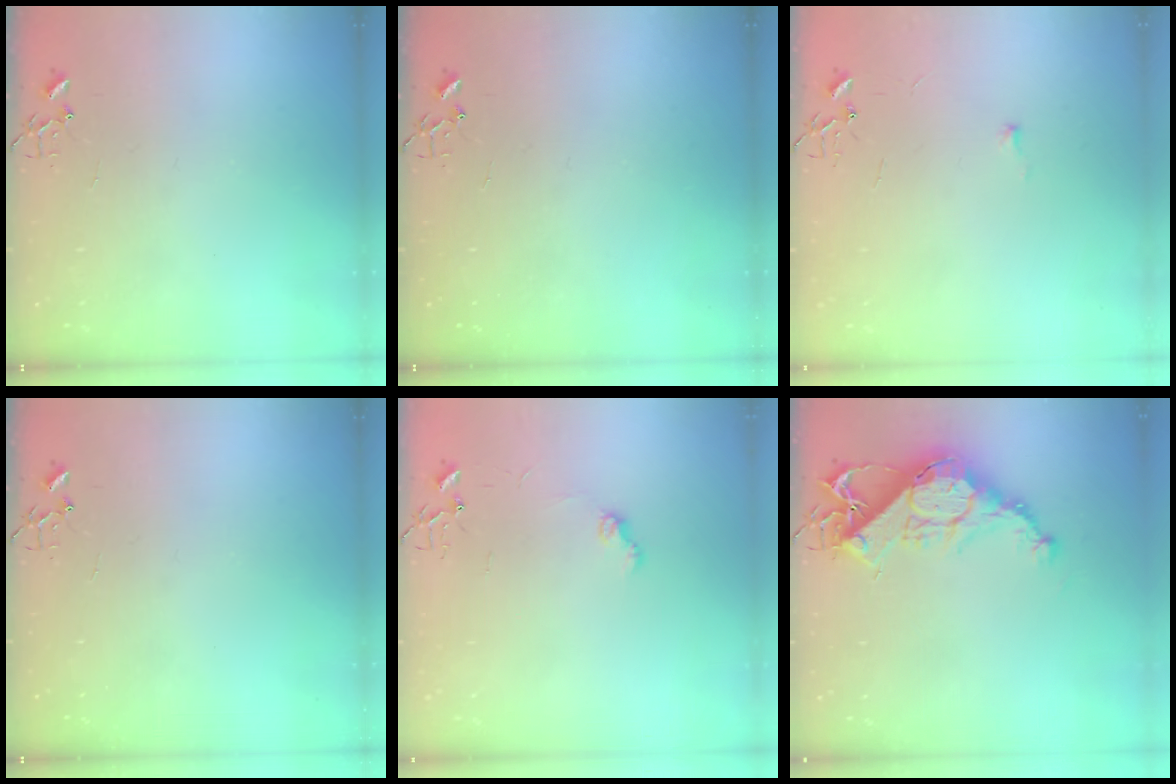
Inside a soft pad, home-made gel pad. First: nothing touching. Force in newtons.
{"total": 0.0}
{"total": 3.4, "press": 3.4, "slide": 0.5}
{"total": 0.0}
{"total": 6.9, "press": 6.9, "slide": 0.7}
{"total": 15.7, "press": 15.7, "slide": 1.1}